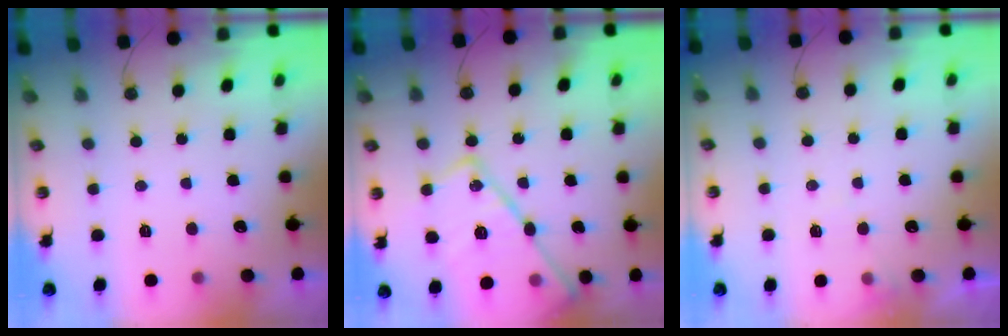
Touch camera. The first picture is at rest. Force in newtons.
{"total": 20.2, "press": 20.2, "slide": 1.6}
{"total": 5.4, "press": 5.4, "slide": 0.7}